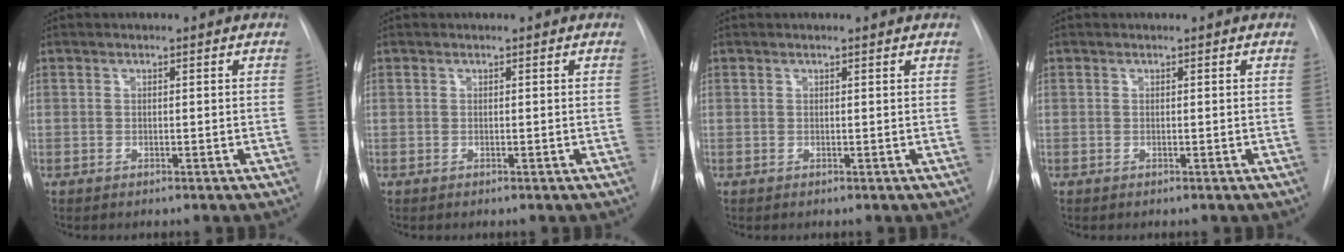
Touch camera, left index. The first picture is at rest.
{"total": 0.0}
{"total": 1.2, "force": [1.2, 0.0, 0.2], "torque": [-0.012, 0.006, 0.013]}
{"total": 0.0}